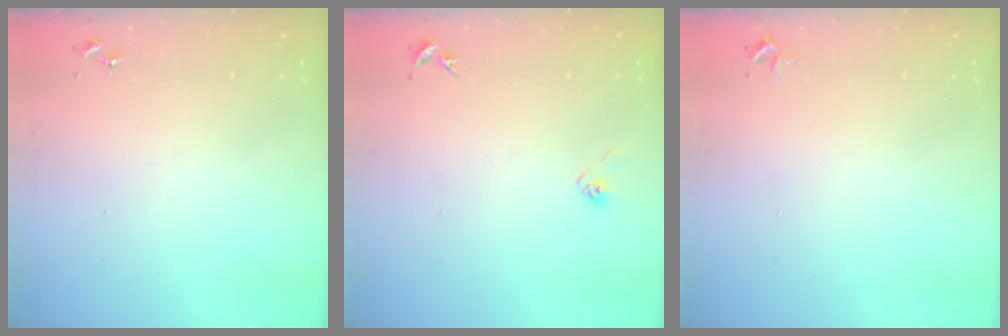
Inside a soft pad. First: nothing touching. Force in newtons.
{"total": 2.8, "press": 2.6, "slide": 1.1}
{"total": 2.4, "press": 2.4, "slide": 0.3}